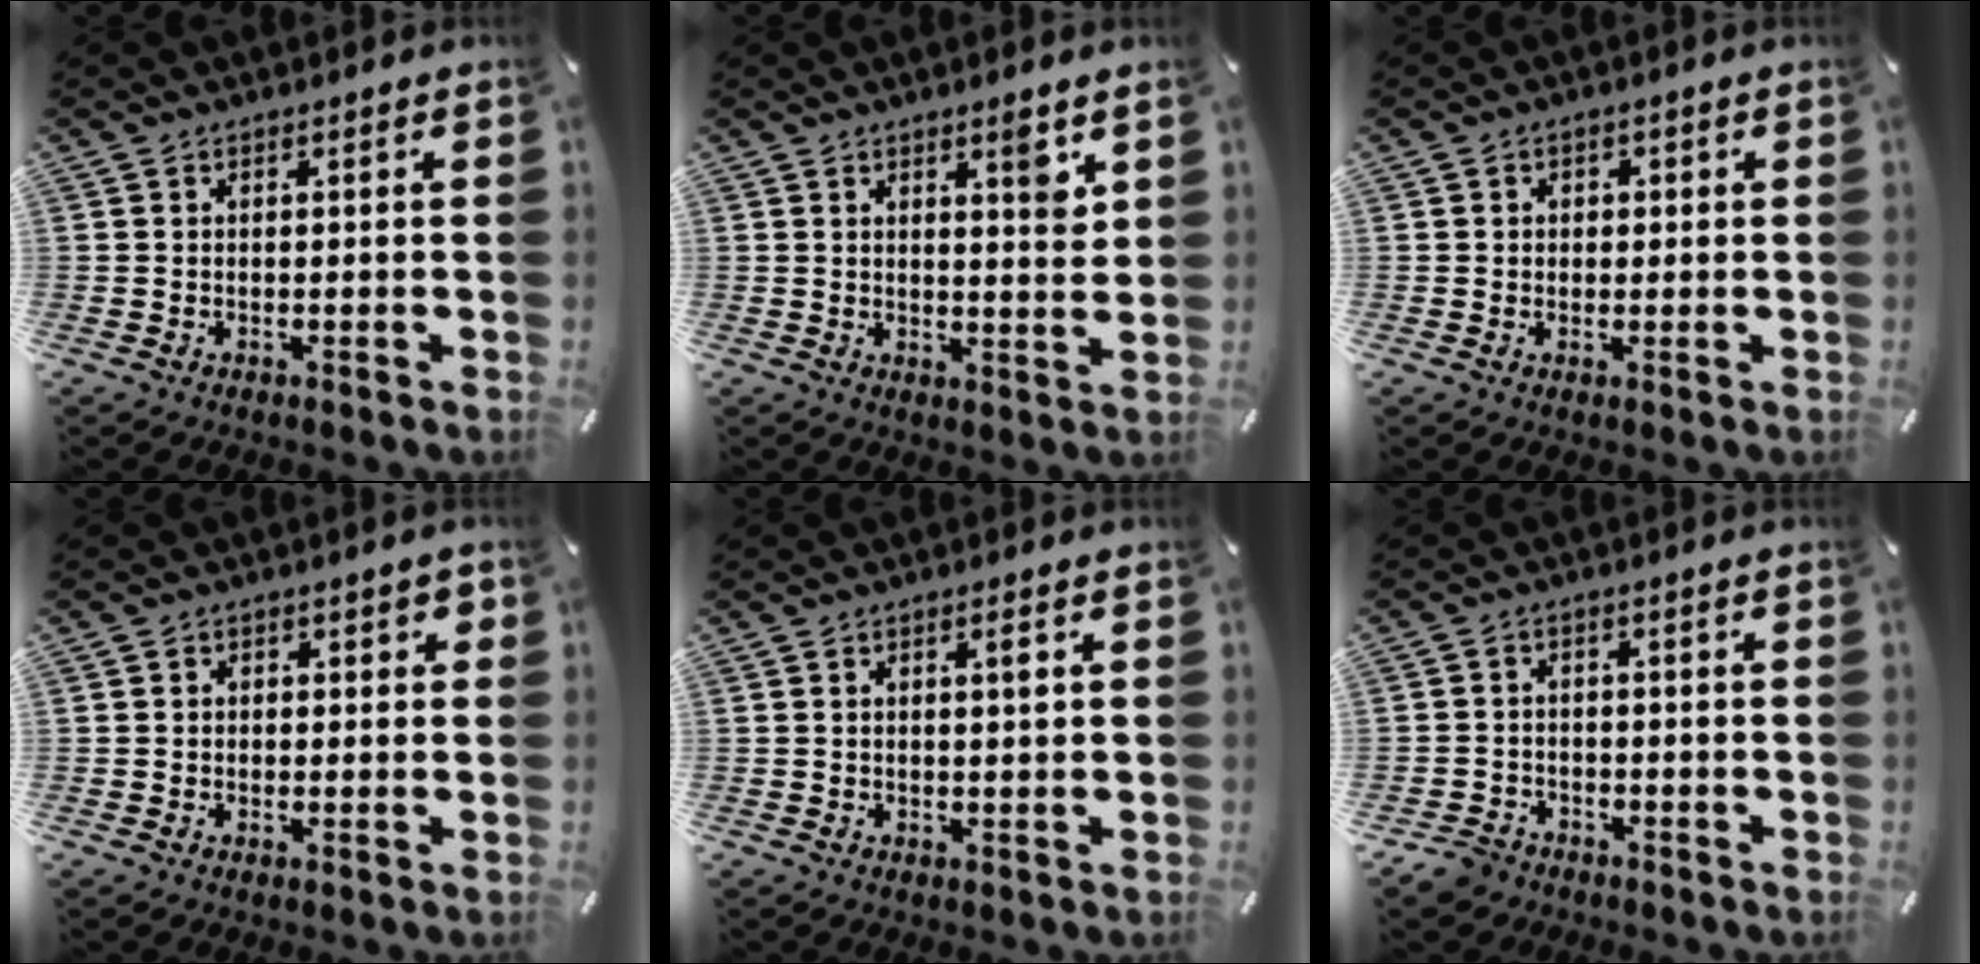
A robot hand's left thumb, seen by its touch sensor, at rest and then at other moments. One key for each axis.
{"total": 5.4, "fx": 3.1, "fy": 1.2, "fz": 4.2, "tx": -0.049, "ty": -0.025, "tz": 0.044}
{"total": 1.6, "fx": -0.1, "fy": 1.5, "fz": 0.4, "tx": -0.003, "ty": 0.003, "tz": -0.007}
{"total": 1.6, "fx": -0.3, "fy": 1.4, "fz": 0.7, "tx": -0.005, "ty": 0.004, "tz": -0.009}
{"total": 2.0, "fx": 0.6, "fy": 0.3, "fz": 1.9, "tx": -0.037, "ty": 0.002, "tz": 0.008}
{"total": 4.0, "fx": -3.0, "fy": 2.5, "fz": 1.0, "tx": -0.027, "ty": 0.015, "tz": -0.060}